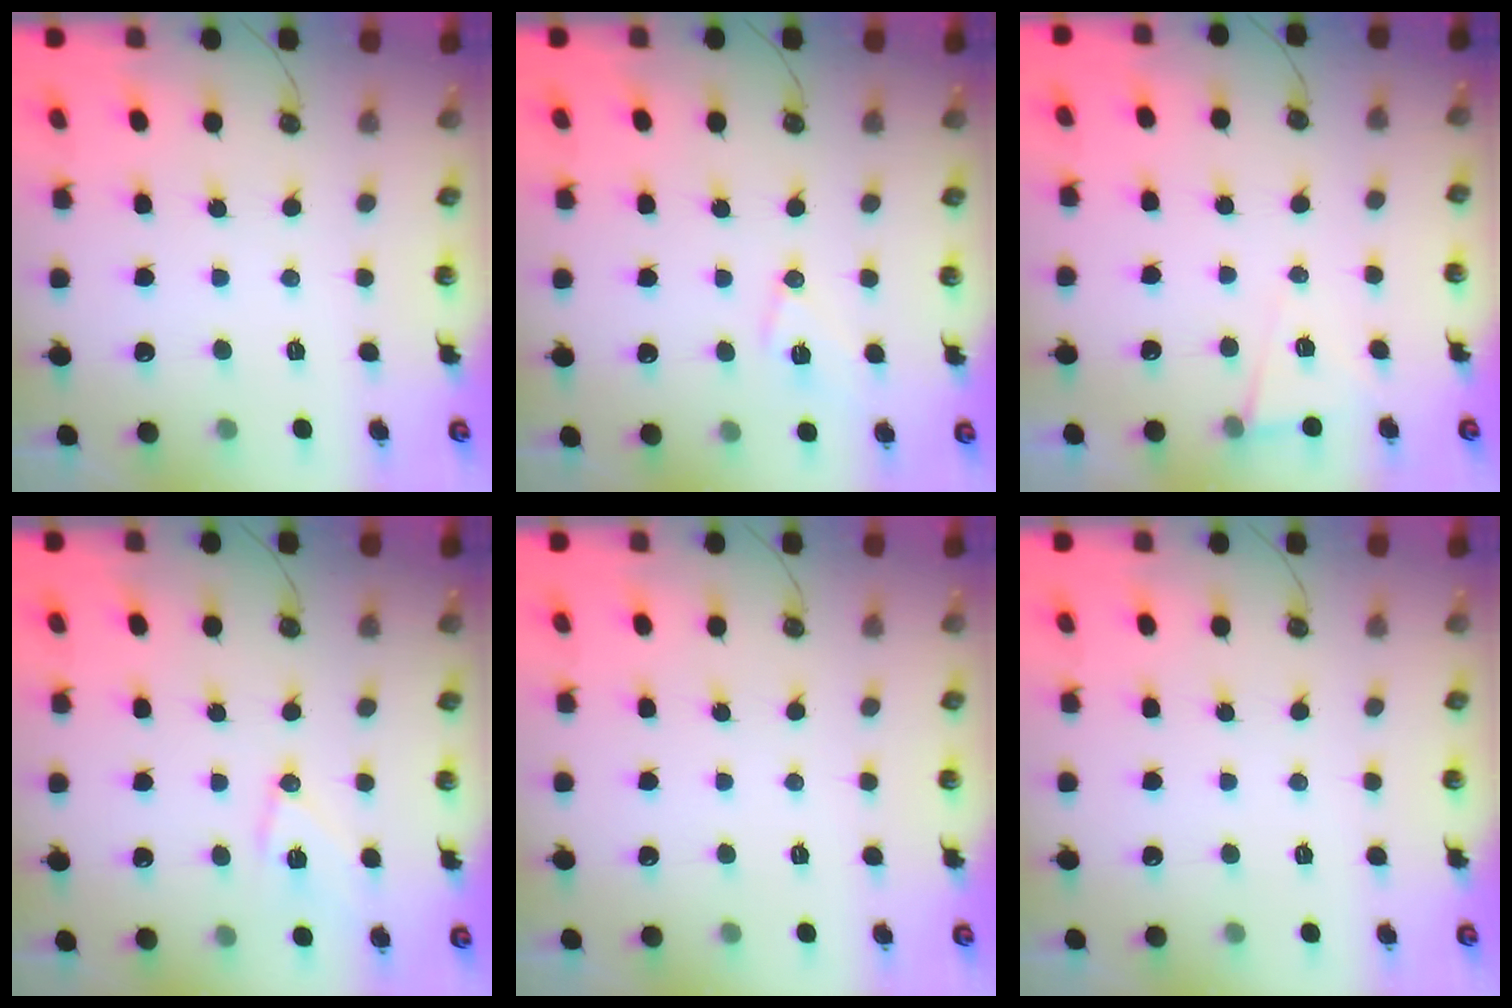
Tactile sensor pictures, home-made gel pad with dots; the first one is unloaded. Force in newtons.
{"total": 8.8, "press": 8.1, "slide": 3.6}
{"total": 6.1, "press": 4.0, "slide": 4.7}
{"total": 9.9, "press": 9.9, "slide": 0.9}
{"total": 0.0}
{"total": 0.0}